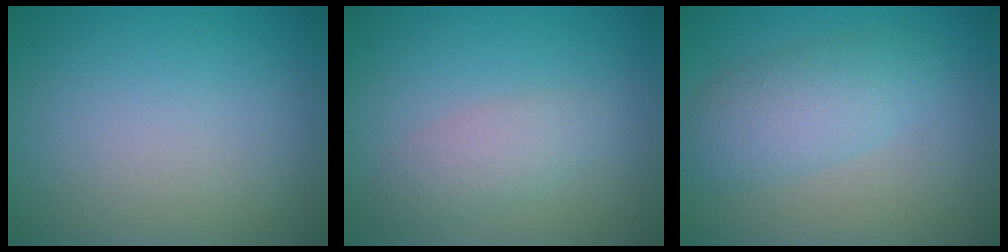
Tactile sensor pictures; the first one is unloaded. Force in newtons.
{"total": 2.3, "press": 2.3, "slide": 0.1}
{"total": 3.9, "press": 3.9, "slide": 0.1}